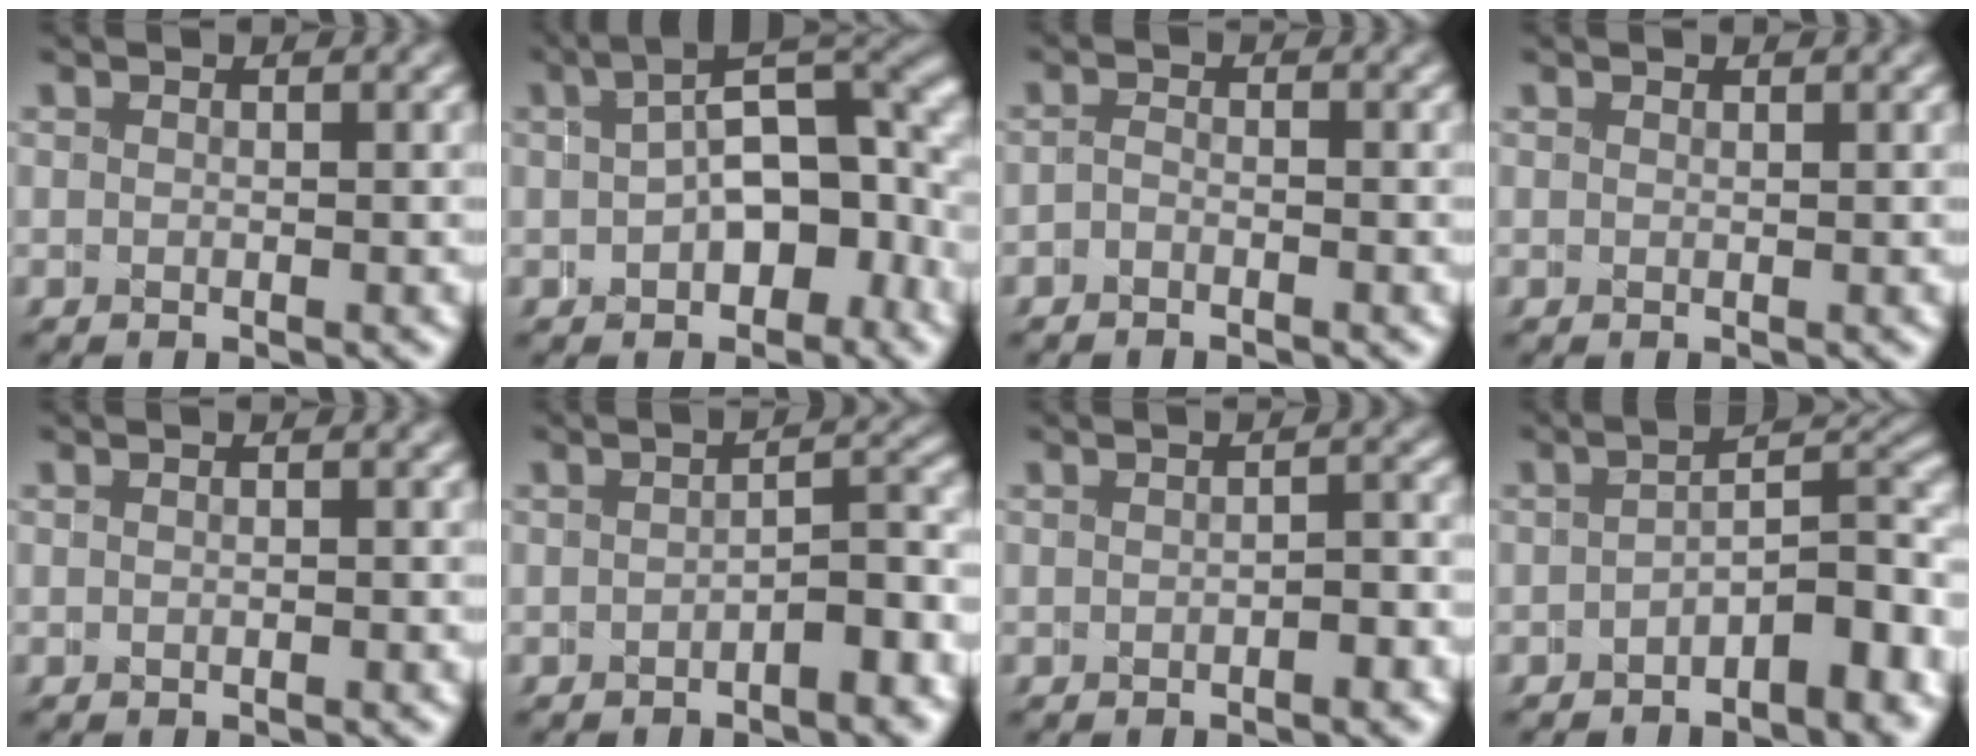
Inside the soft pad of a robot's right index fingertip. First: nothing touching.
{"total": 6.2, "force": [0.3, 3.0, 5.4], "torque": [-0.061, 0.002, 0.011]}
{"total": 1.4, "force": [-1.4, 0.0, 0.0], "torque": [0.007, 0.008, -0.033]}
{"total": 0.0}
{"total": 0.0}
{"total": 3.6, "force": [-1.9, 1.1, 2.9], "torque": [-0.021, 0.005, -0.030]}
{"total": 1.4, "force": [-1.1, 0.6, 0.7], "torque": [0.001, 0.008, -0.024]}
{"total": 5.0, "force": [-2.0, 1.3, 4.4], "torque": [-0.044, 0.010, -0.037]}